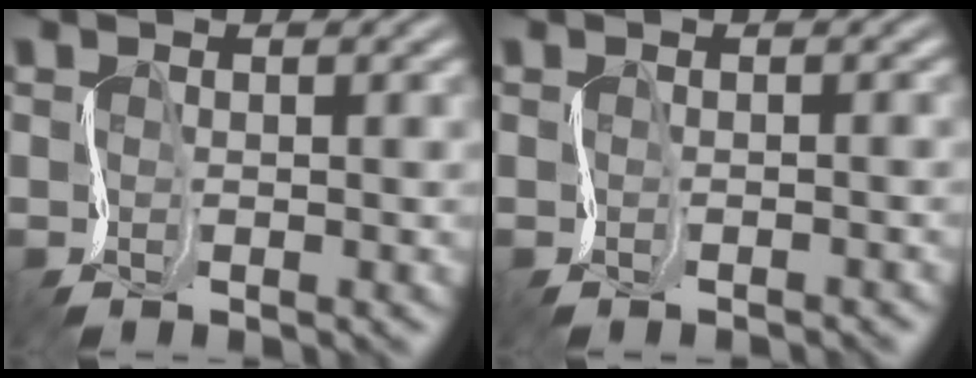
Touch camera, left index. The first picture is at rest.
{"total": 1.1, "force": [-1.1, 0.0, 0.1], "torque": [-0.001, 0.006, -0.007]}